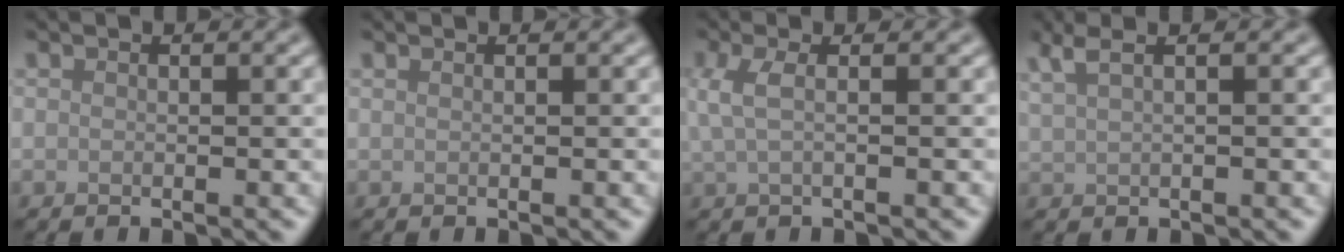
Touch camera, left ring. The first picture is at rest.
{"total": 0.7, "force": [0.5, 0.3, 0.4], "torque": [-0.002, -0.002, 0.003]}
{"total": 2.2, "force": [0.3, 0.6, 2.0], "torque": [-0.043, 0.005, 0.004]}
{"total": 3.2, "force": [2.0, 1.2, 2.2], "torque": [-0.033, 0.014, 0.018]}